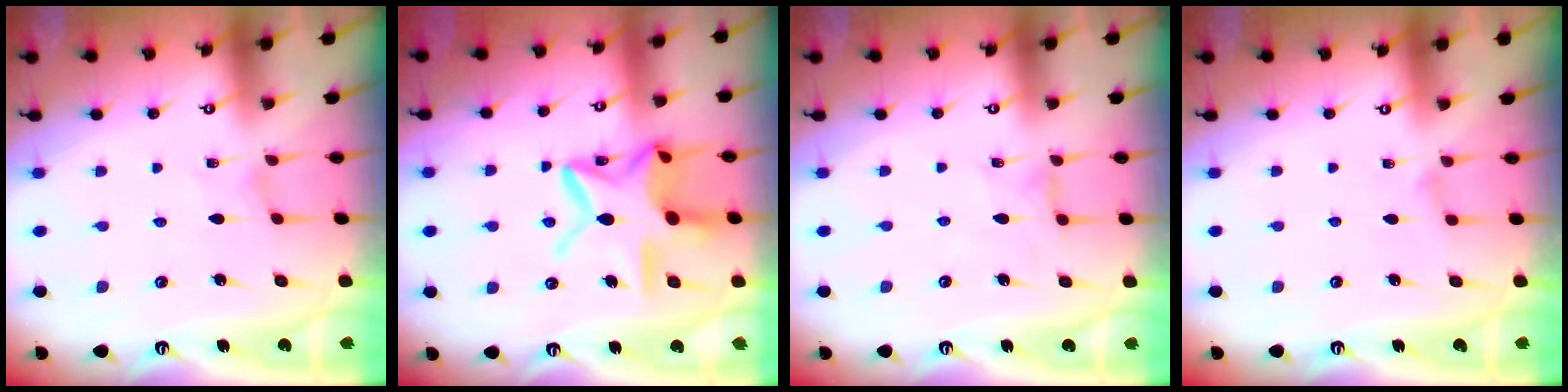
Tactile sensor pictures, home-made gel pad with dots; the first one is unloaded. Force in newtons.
{"total": 17.7, "press": 17.7, "slide": 1.4}
{"total": 0.6, "press": 0.6, "slide": 0.3}
{"total": 2.1, "press": 2.1, "slide": 0.4}